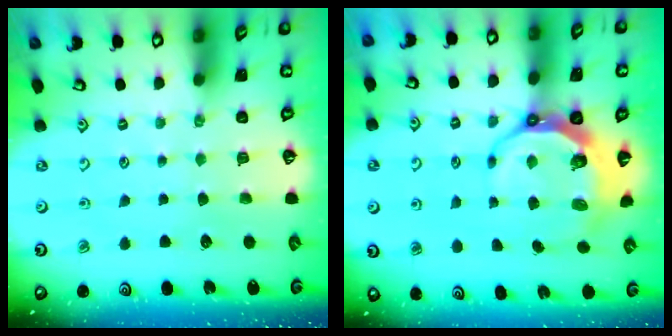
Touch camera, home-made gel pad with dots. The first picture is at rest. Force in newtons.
{"total": 7.9, "press": 6.8, "slide": 4.0}